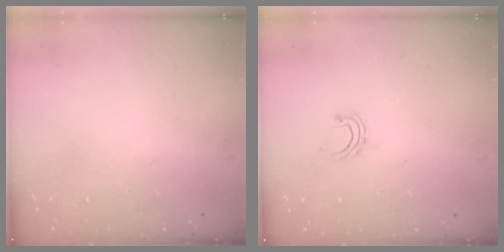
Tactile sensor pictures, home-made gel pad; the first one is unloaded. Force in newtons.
{"total": 5.1, "press": 5.1, "slide": 0.7}